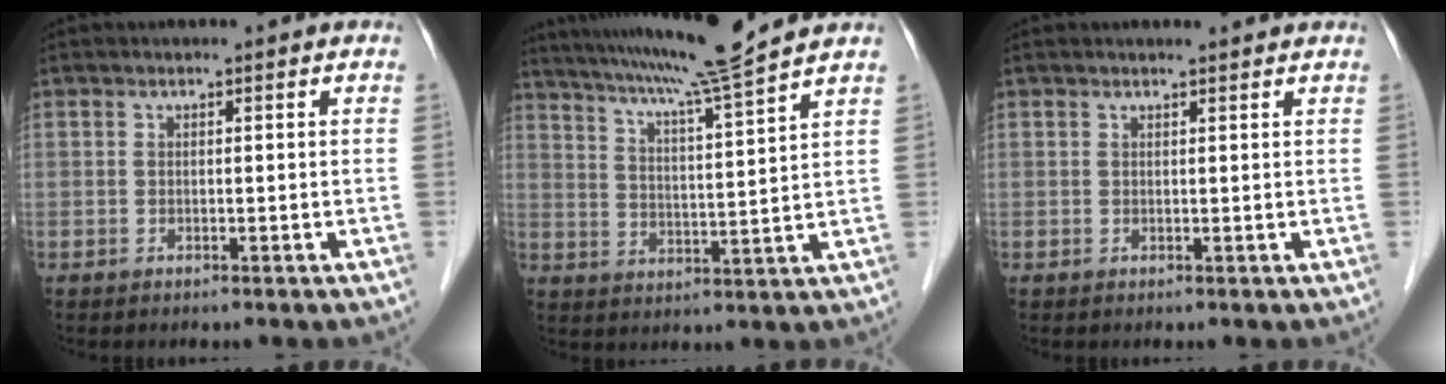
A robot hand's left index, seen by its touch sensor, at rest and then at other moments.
{"total": 13.3, "force": [11.5, -2.2, 6.4], "torque": [-0.117, -0.008, 0.177]}
{"total": 2.6, "force": [2.5, 0.2, 0.6], "torque": [-0.010, 0.011, 0.028]}